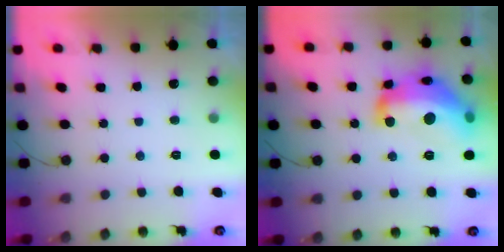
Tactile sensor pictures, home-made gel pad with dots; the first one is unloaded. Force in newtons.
{"total": 22.0, "press": 22.0, "slide": 1.3}